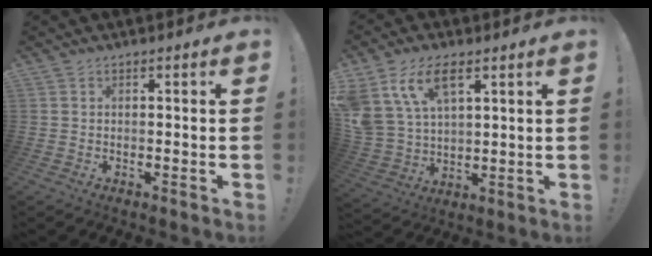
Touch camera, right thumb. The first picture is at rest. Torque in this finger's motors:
{"motor_torque": [1.78, 1.97, 0.33, 0.24, 0.65]}